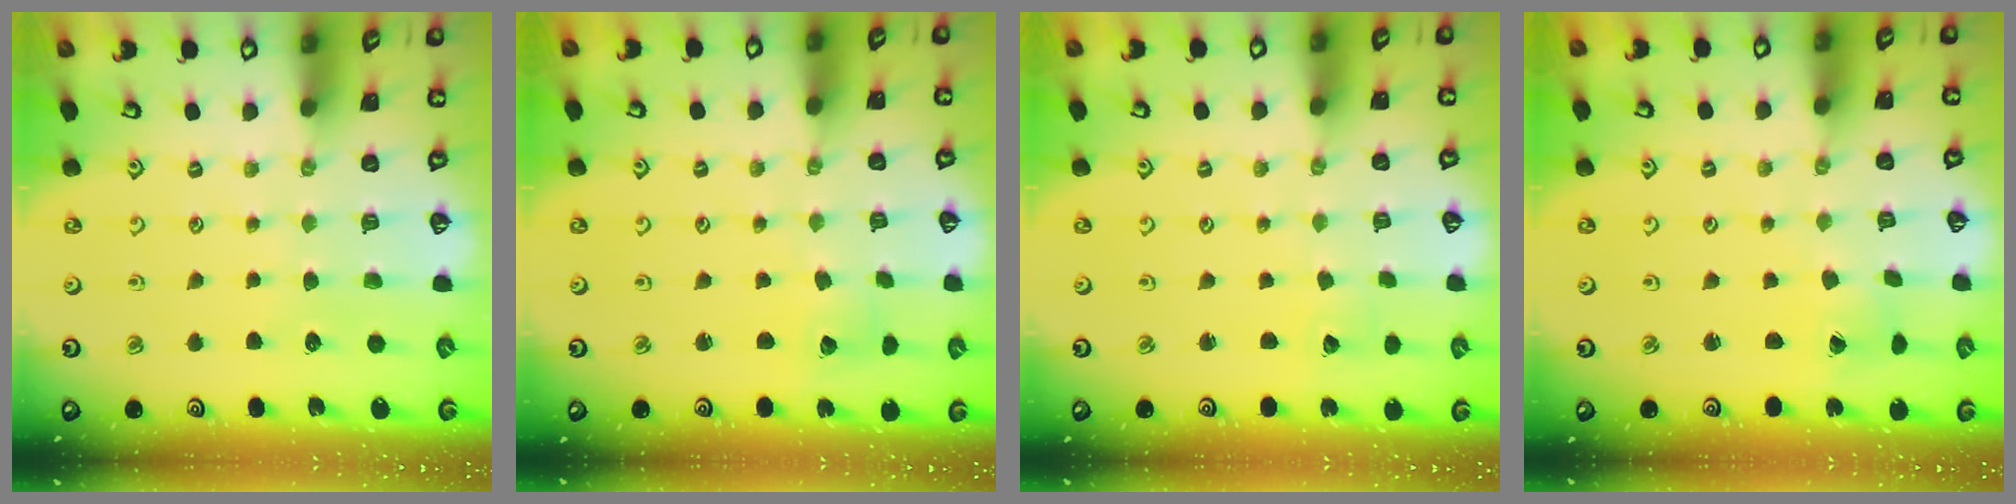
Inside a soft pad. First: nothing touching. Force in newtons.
{"total": 1.8, "press": 1.7, "slide": 0.3}
{"total": 1.5, "press": 1.5, "slide": 0.0}
{"total": 1.5, "press": 1.5, "slide": 0.1}